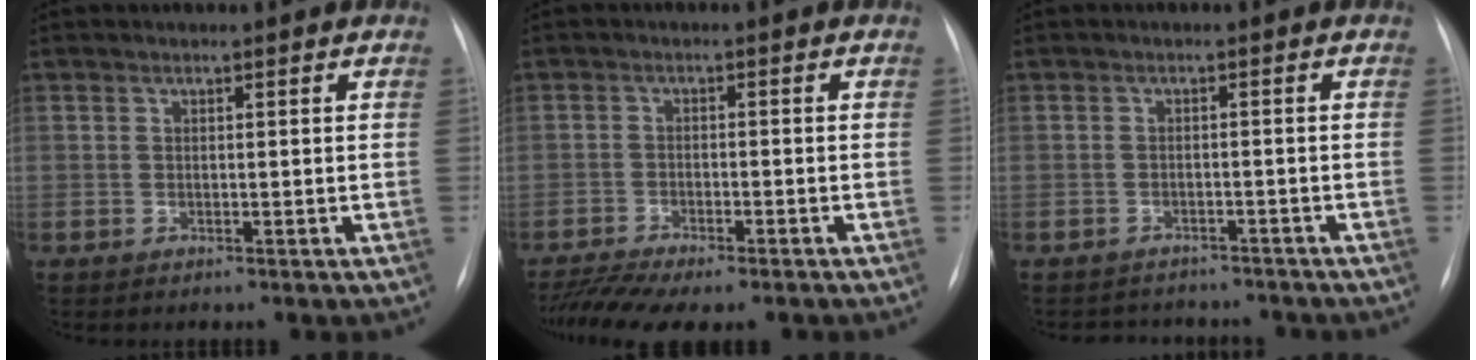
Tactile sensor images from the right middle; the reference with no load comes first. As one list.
[{"total": 9.3, "force": [-7.8, 1.6, 4.7], "torque": [-0.077, -0.002, -0.120]}, {"total": 6.9, "force": [-6.4, 2.4, 0.6], "torque": [-0.008, 0.010, -0.075]}]